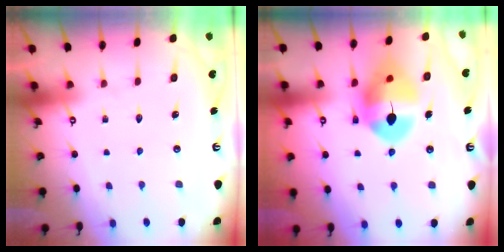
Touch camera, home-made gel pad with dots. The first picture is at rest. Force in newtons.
{"total": 13.3, "press": 13.2, "slide": 1.7}